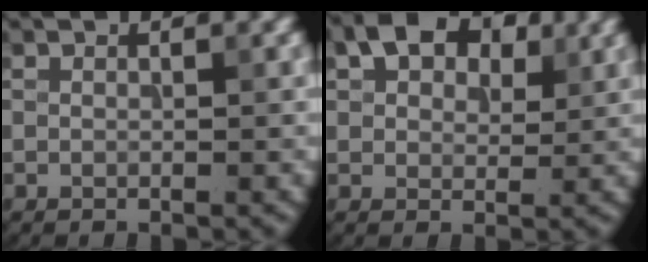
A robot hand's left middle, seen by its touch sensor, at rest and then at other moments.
{"total": 5.7, "force": [2.8, 3.6, 3.4], "torque": [-0.058, 0.009, 0.034]}